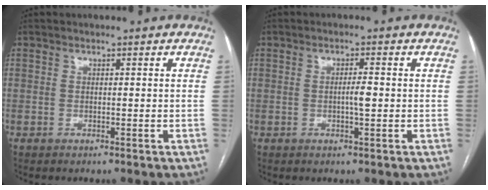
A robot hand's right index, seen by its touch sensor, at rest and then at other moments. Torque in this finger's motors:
{"motor_torque": [-0.16, -0.14, 0.03, 0.00]}